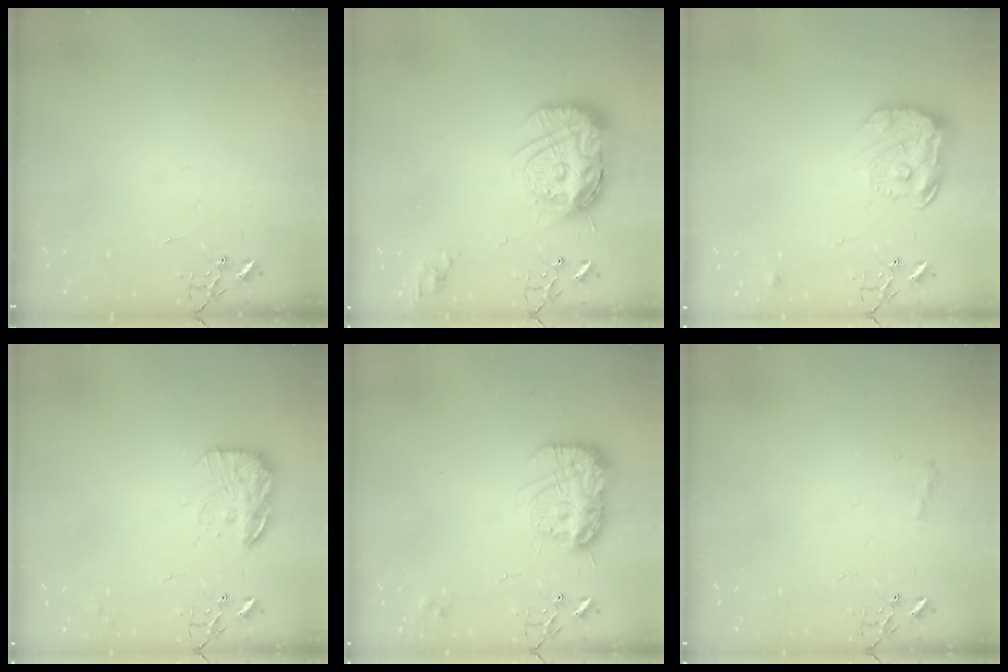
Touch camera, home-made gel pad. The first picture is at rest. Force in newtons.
{"total": 19.4, "press": 19.4, "slide": 1.7}
{"total": 14.5, "press": 14.4, "slide": 0.8}
{"total": 15.0, "press": 15.0, "slide": 1.1}
{"total": 15.2, "press": 15.1, "slide": 1.4}
{"total": 6.8, "press": 6.8, "slide": 0.6}